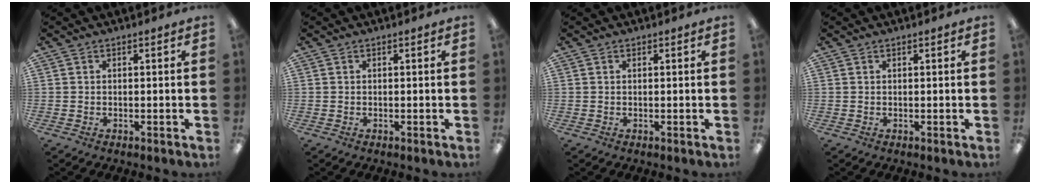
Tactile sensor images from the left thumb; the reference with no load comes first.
{"total": 0.0}
{"total": 0.0}
{"total": 0.5, "force": [0.4, 0.0, 0.3], "torque": [-0.006, 0.001, 0.007]}